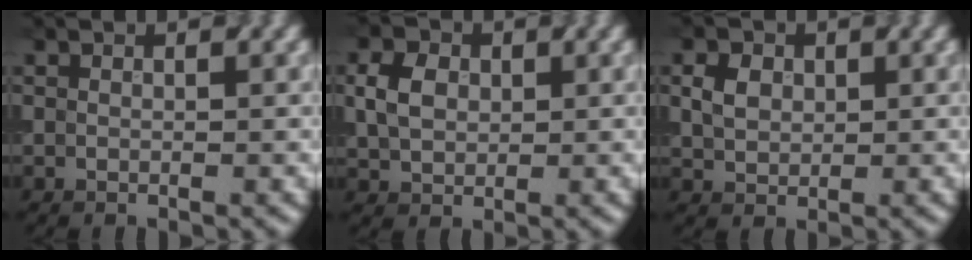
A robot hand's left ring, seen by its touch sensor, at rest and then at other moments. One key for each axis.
{"total": 3.2, "fx": 0.4, "fy": 2.4, "fz": 2.1, "tx": -0.051, "ty": 0.010, "tz": 0.013}
{"total": 2.3, "fx": 0.5, "fy": 1.7, "fz": 1.4, "tx": -0.031, "ty": 0.006, "tz": 0.012}